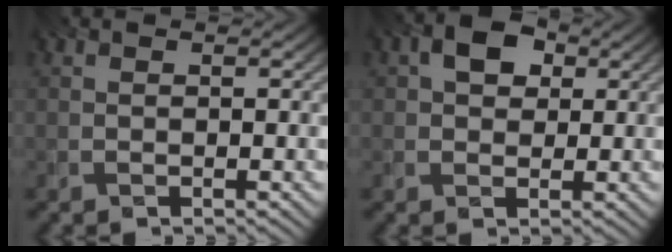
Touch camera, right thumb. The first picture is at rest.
{"total": 4.5, "force": [1.5, 3.3, 2.7], "torque": [-0.048, 0.008, 0.018]}